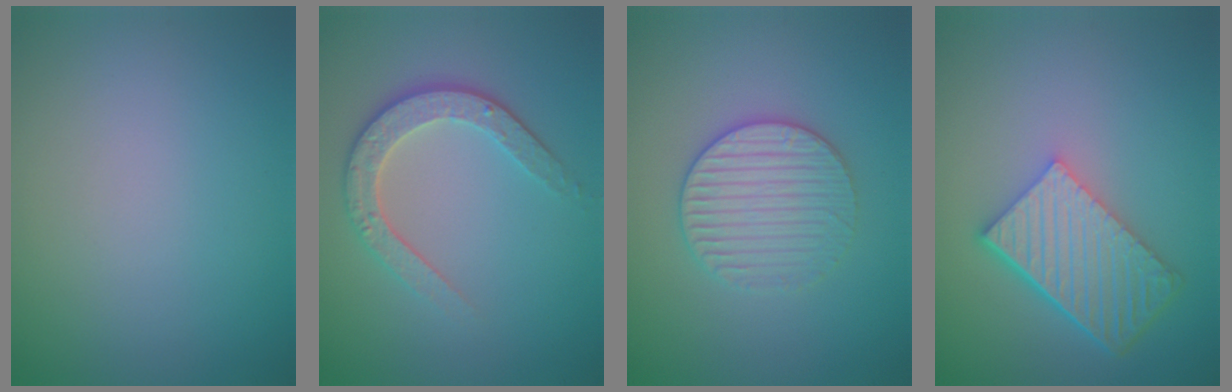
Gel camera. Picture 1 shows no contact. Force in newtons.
{"total": 3.4, "press": 2.9, "slide": 1.8}
{"total": 3.1, "press": 3.1, "slide": 0.4}
{"total": 6.5, "press": 4.6, "slide": 4.6}